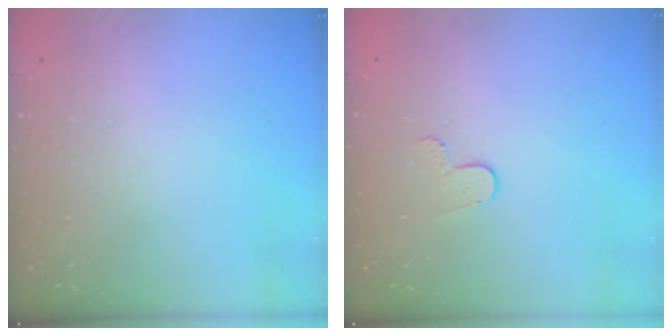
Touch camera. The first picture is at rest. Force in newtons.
{"total": 4.9, "press": 4.8, "slide": 0.4}